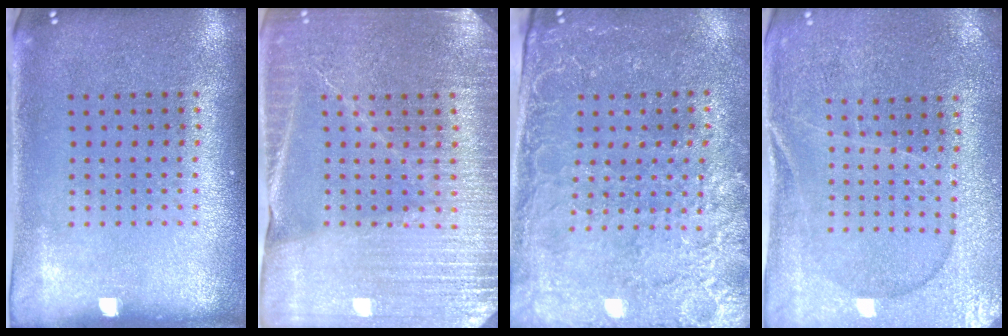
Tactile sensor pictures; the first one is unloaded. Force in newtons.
{"total": 3.7, "press": 3.5, "slide": 1.0}
{"total": 2.9, "press": 2.8, "slide": 0.8}
{"total": 1.1, "press": 1.1, "slide": 0.4}